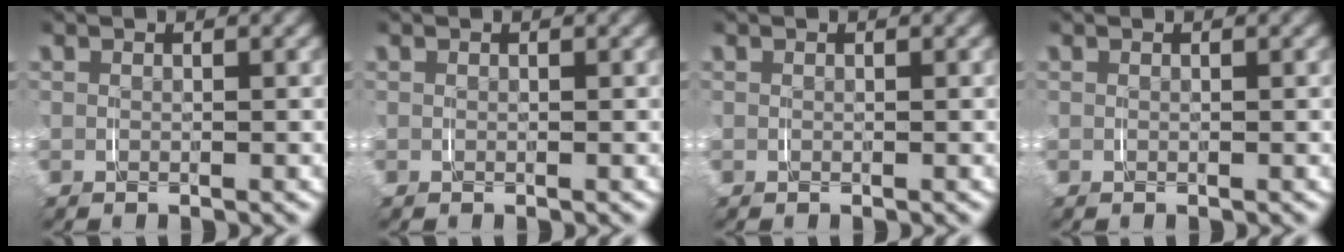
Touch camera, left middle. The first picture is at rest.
{"total": 0.0}
{"total": 0.0}
{"total": 0.0}